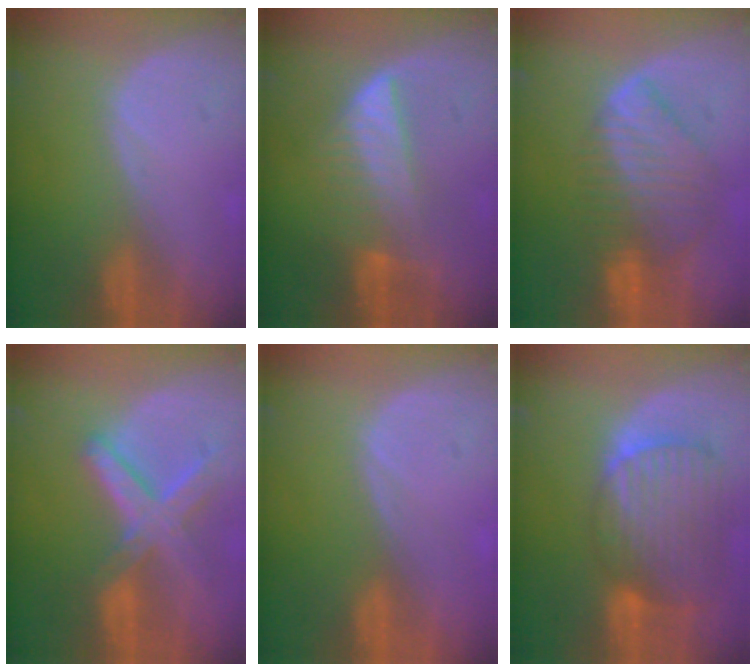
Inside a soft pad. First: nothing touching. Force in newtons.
{"total": 6.3, "press": 6.3, "slide": 0.2}
{"total": 8.4, "press": 7.5, "slide": 3.8}
{"total": 8.2, "press": 7.1, "slide": 4.3}
{"total": 0.0}
{"total": 10.5, "press": 8.9, "slide": 5.5}